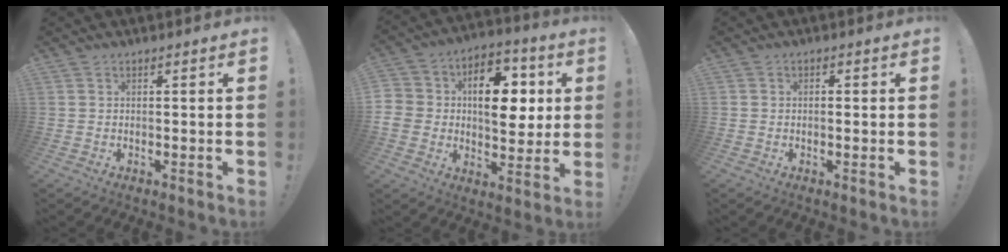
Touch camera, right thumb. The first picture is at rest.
{"total": 15.9, "force": [2.1, 11.4, 10.8], "torque": [-0.146, 0.007, 0.042]}
{"total": 1.0, "force": [-0.7, 0.6, 0.4], "torque": [-0.011, 0.005, -0.011]}